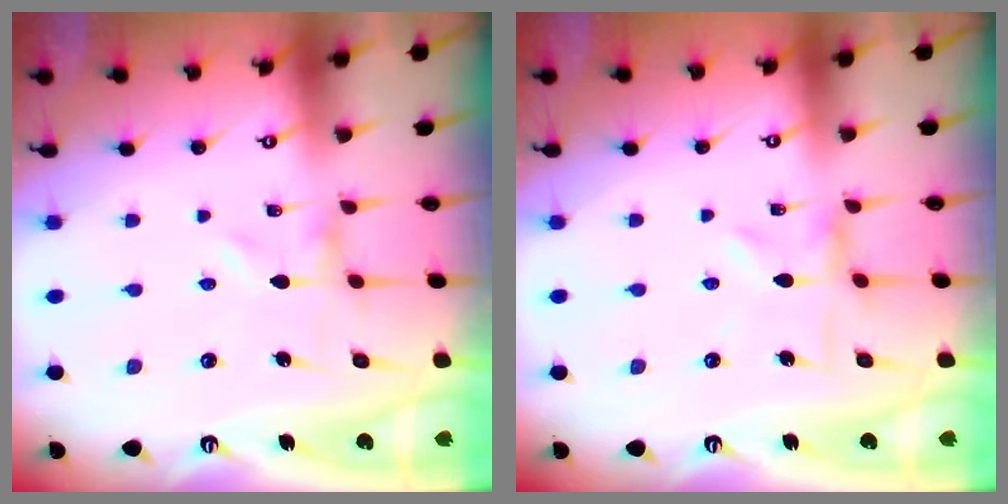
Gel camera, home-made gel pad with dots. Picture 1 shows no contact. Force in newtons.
{"total": 3.4, "press": 3.4, "slide": 0.4}